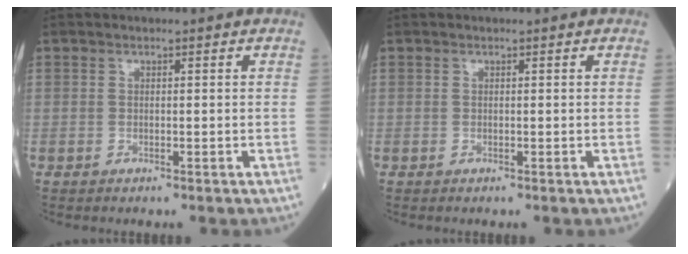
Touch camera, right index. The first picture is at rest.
{"total": 0.0}